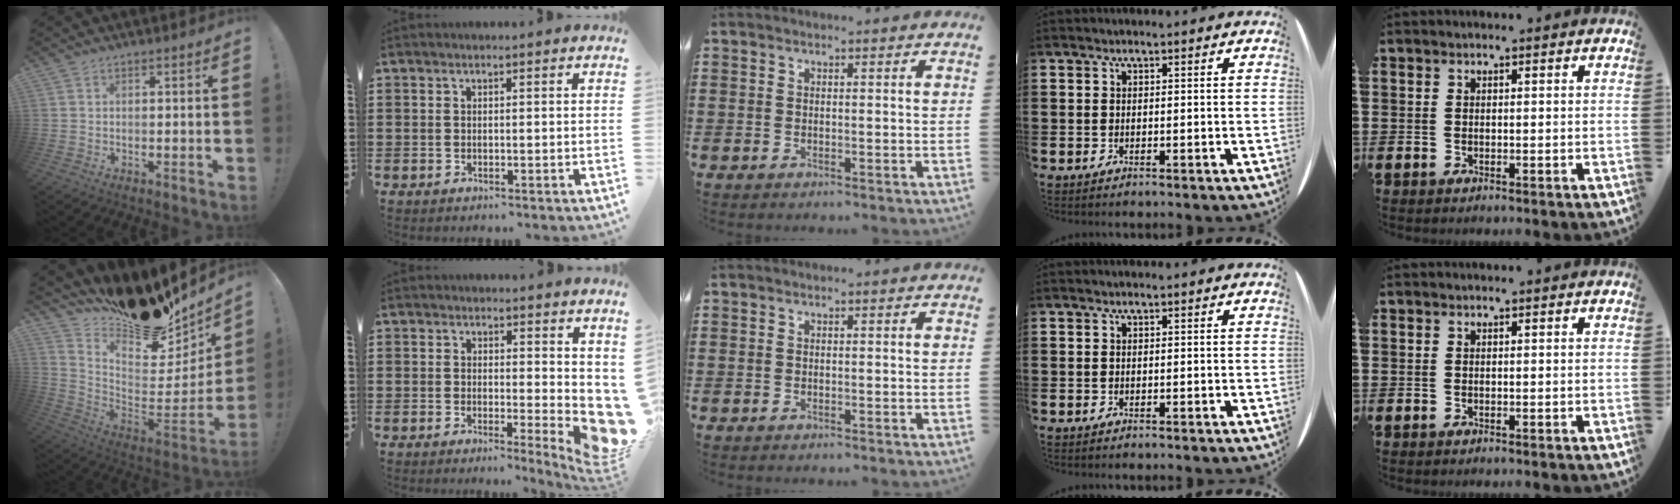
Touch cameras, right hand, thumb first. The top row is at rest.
{"thumb": {"total": 17.1, "force": [14.3, 5.9, 7.2], "torque": [-0.091, -0.133, 0.241]}, "index": {"total": 4.5, "force": [0.6, 2.7, 3.6], "torque": [-0.036, -0.019, 0.013]}}